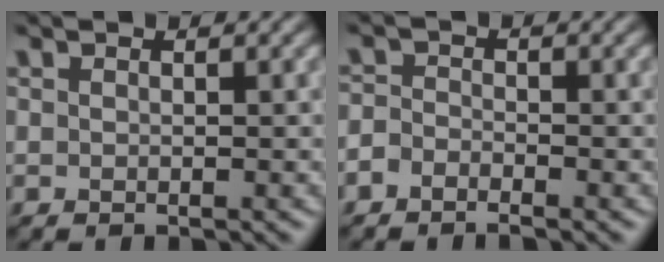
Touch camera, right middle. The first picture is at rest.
{"total": 1.7, "force": [-1.3, 0.8, 0.6], "torque": [-0.011, 0.002, -0.033]}